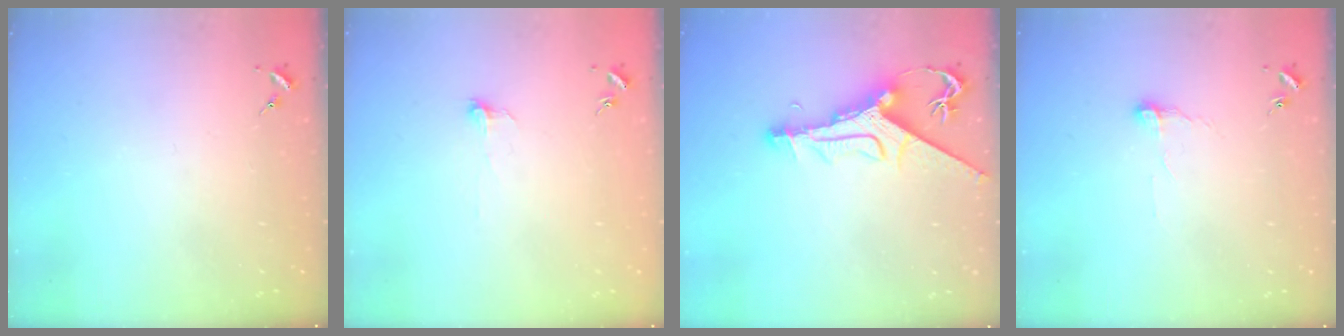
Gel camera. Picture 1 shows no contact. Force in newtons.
{"total": 3.3, "press": 3.3, "slide": 0.3}
{"total": 11.9, "press": 11.8, "slide": 1.3}
{"total": 7.0, "press": 7.0, "slide": 0.6}